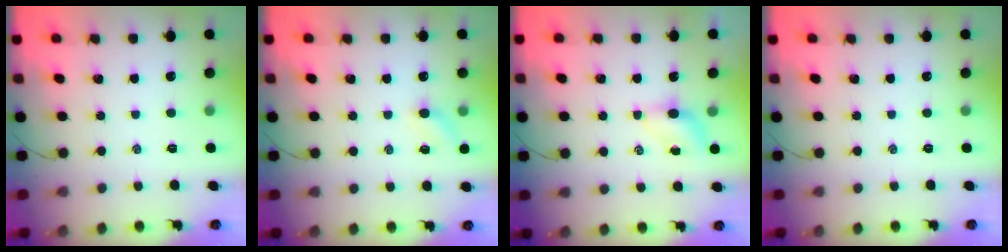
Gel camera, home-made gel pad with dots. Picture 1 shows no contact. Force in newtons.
{"total": 3.7, "press": 3.6, "slide": 0.9}
{"total": 4.0, "press": 3.9, "slide": 1.2}
{"total": 0.0}